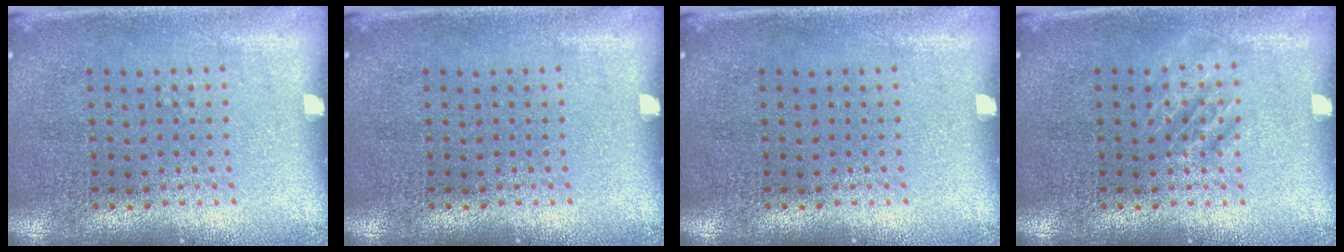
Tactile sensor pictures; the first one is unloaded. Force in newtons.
{"total": 0.0}
{"total": 0.0}
{"total": 1.4, "press": 1.4, "slide": 0.2}